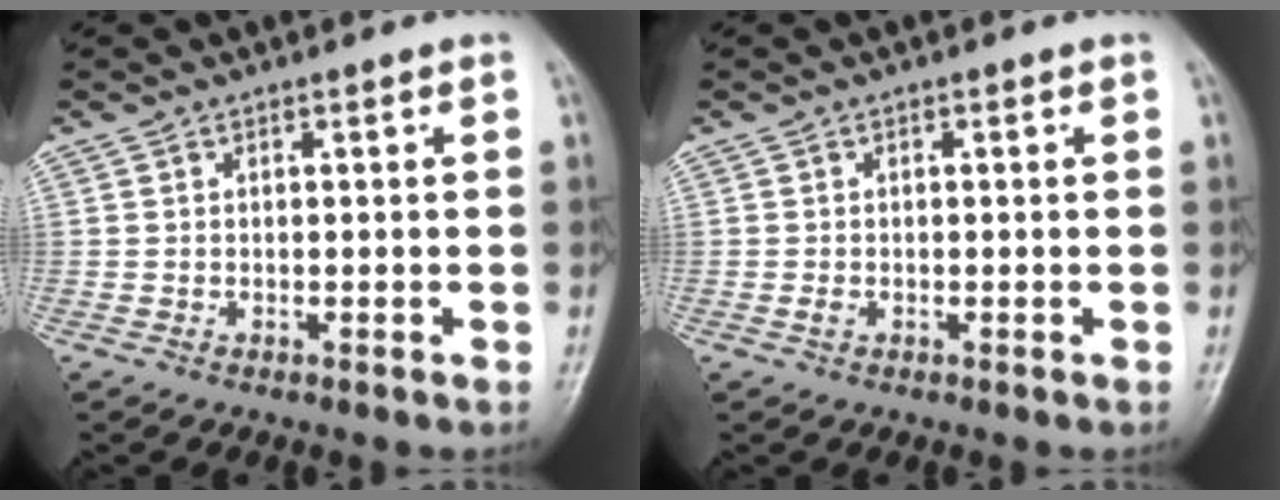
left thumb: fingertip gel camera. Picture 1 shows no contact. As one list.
[{"total": 0.9, "force": [-0.2, 0.6, 0.5], "torque": [-0.010, -0.002, -0.006]}]